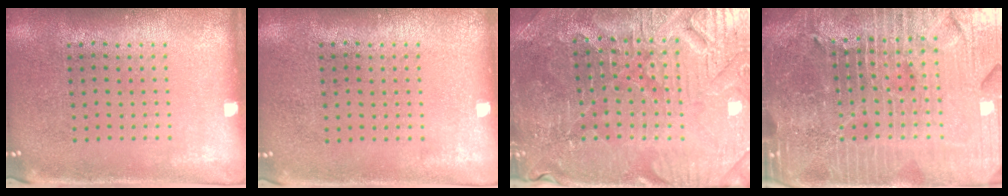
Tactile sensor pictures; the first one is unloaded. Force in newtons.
{"total": 0.0}
{"total": 3.8, "press": 3.8, "slide": 0.6}
{"total": 6.8, "press": 5.9, "slide": 3.3}